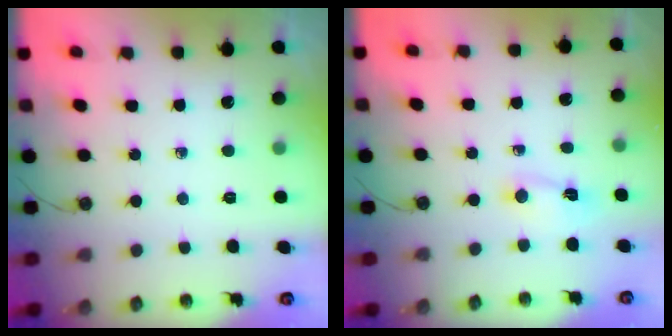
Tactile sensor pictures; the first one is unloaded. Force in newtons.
{"total": 1.5, "press": 1.4, "slide": 0.4}